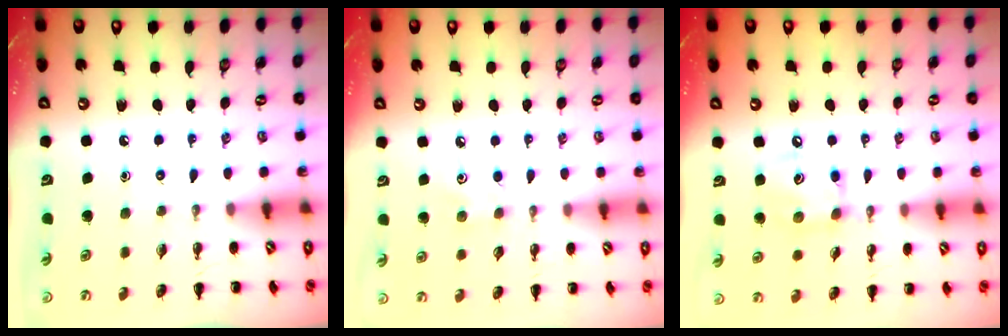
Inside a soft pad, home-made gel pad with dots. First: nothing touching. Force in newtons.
{"total": 4.4, "press": 4.2, "slide": 1.1}
{"total": 7.8, "press": 7.8, "slide": 0.6}